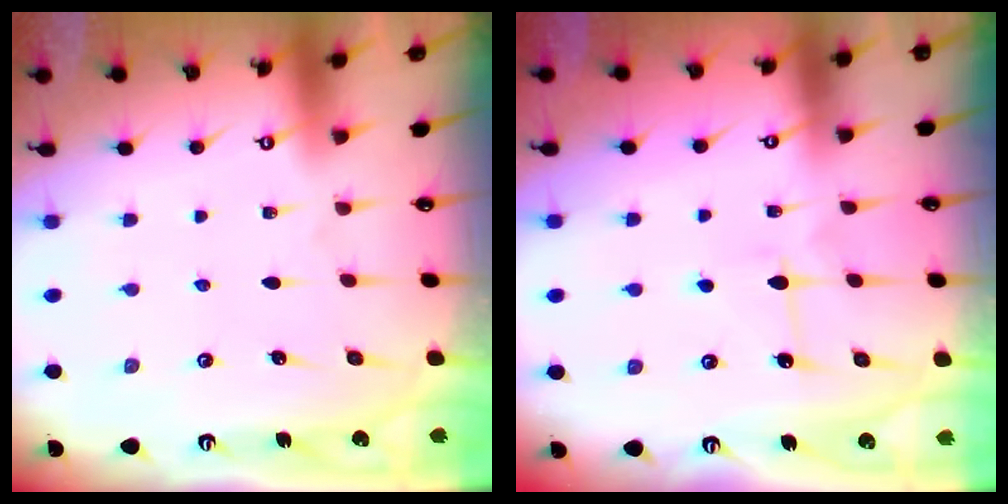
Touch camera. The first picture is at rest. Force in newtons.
{"total": 6.0, "press": 6.0, "slide": 0.8}